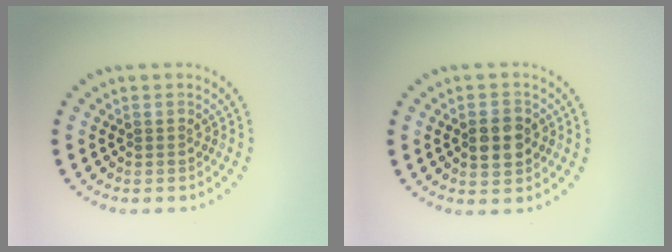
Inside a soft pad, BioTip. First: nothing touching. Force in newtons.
{"total": 3.2, "press": 3.2, "slide": 0.2}